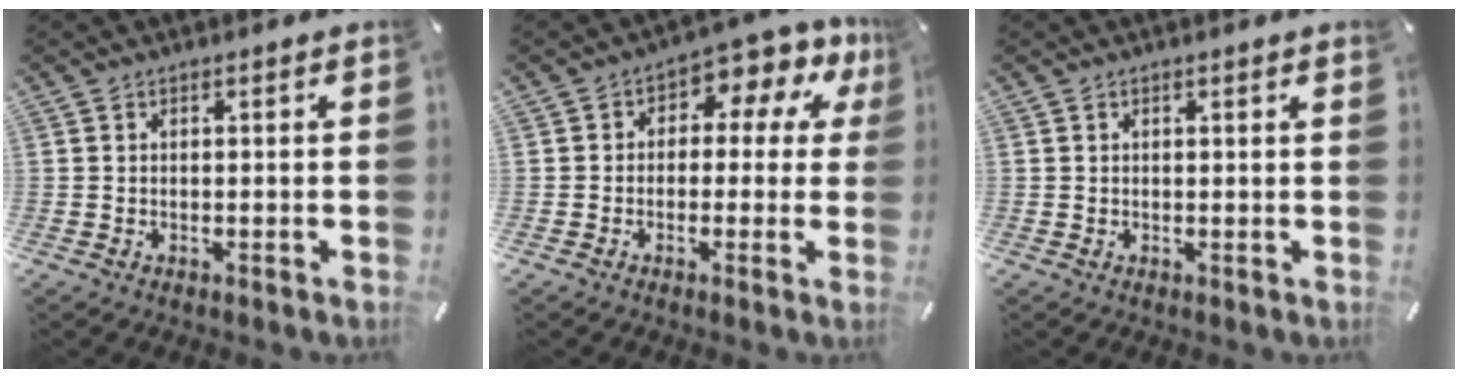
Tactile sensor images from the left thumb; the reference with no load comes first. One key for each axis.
{"total": 7.6, "fx": 2.2, "fy": 4.8, "fz": 5.5, "tx": -0.080, "ty": -0.011, "tz": 0.034}
{"total": 0.6, "fx": 0.3, "fy": 0.0, "fz": 0.5, "tx": -0.008, "ty": 0.000, "tz": 0.006}